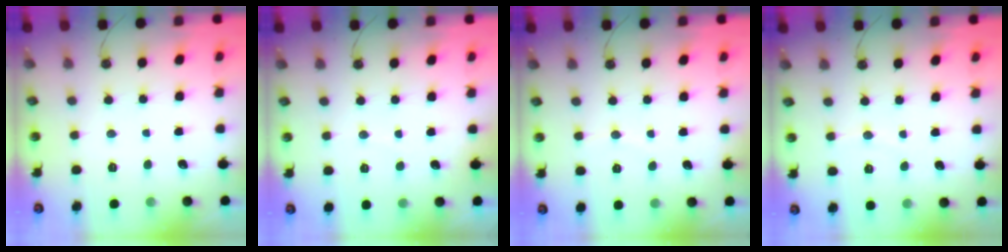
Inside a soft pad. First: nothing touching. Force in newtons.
{"total": 2.6, "press": 2.6, "slide": 0.4}
{"total": 2.5, "press": 2.5, "slide": 0.3}
{"total": 3.7, "press": 3.7, "slide": 0.3}